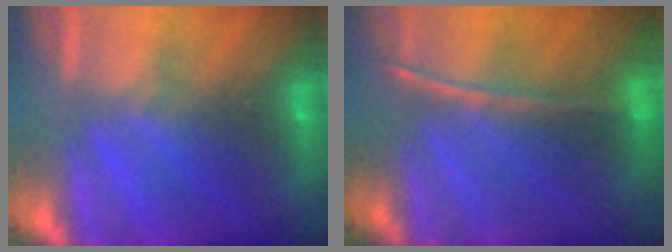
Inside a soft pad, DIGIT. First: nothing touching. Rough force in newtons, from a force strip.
{"total": 1.6}